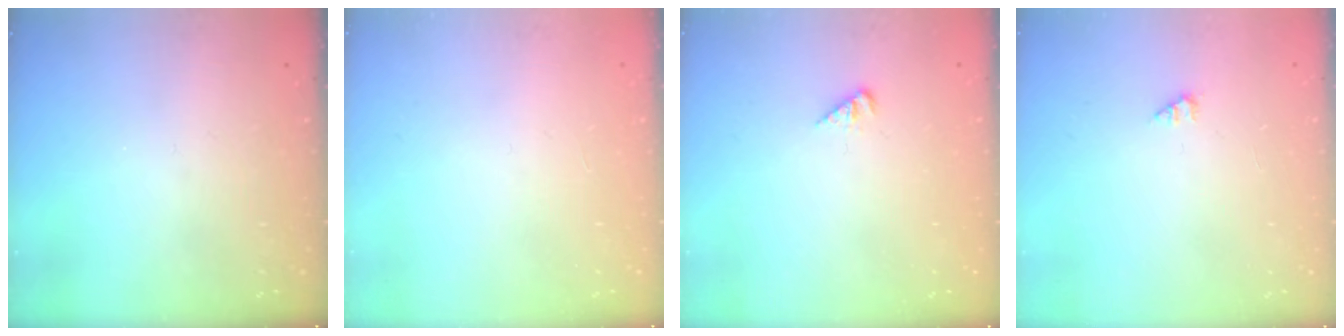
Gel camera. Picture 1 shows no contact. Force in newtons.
{"total": 0.0}
{"total": 1.5, "press": 1.5, "slide": 0.3}
{"total": 1.0, "press": 1.0, "slide": 0.2}